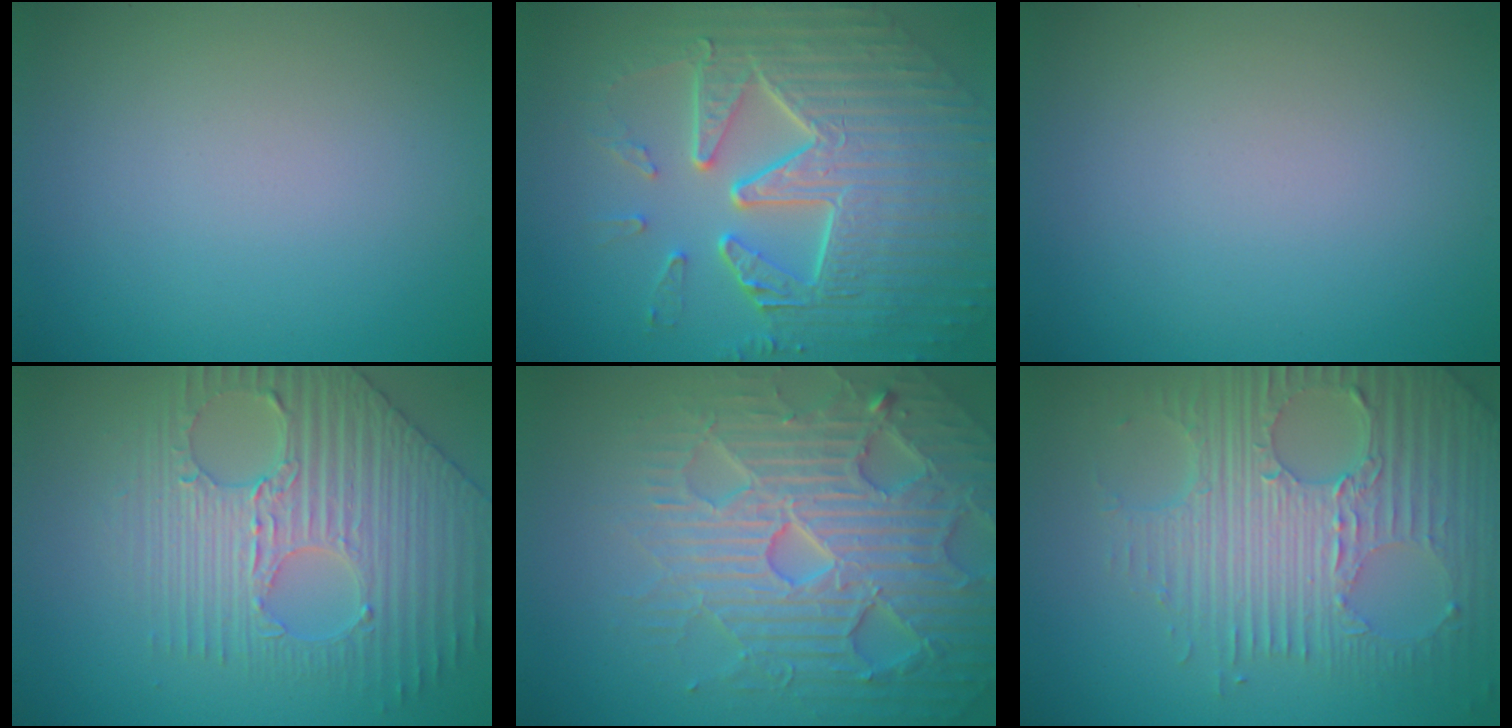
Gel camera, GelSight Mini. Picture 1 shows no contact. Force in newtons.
{"total": 9.6, "press": 6.6, "slide": 7.0}
{"total": 0.0}
{"total": 5.3, "press": 5.0, "slide": 1.9}
{"total": 7.6, "press": 7.4, "slide": 1.6}
{"total": 8.2, "press": 5.8, "slide": 5.8}